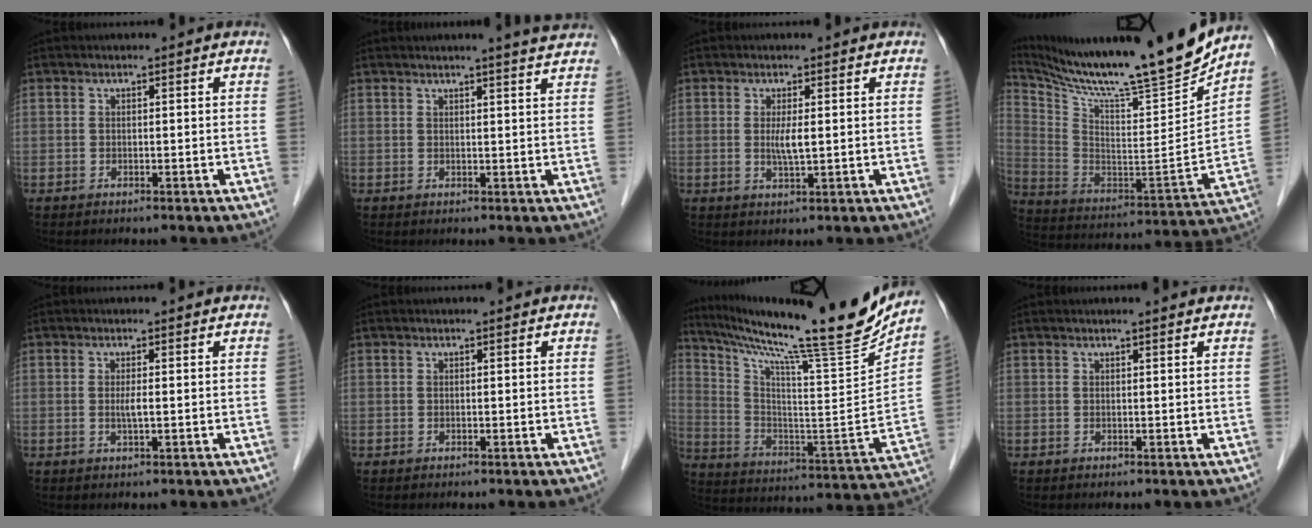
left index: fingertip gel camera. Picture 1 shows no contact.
{"total": 5.1, "force": [4.6, -0.6, 2.2], "torque": [-0.033, 0.001, 0.041]}
{"total": 2.5, "force": [0.3, 0.2, 2.5], "torque": [-0.055, -0.005, 0.007]}
{"total": 24.5, "force": [22.1, 0.0, 10.7], "torque": [-0.203, -0.073, 0.349]}
{"total": 1.4, "force": [-0.1, 0.0, 1.4], "torque": [-0.034, -0.002, -0.001]}
{"total": 0.0}
{"total": 26.3, "force": [22.3, -0.5, 13.9], "torque": [-0.237, -0.063, 0.337]}
{"total": 1.3, "force": [1.2, -0.2, 0.4], "torque": [-0.015, 0.002, 0.016]}